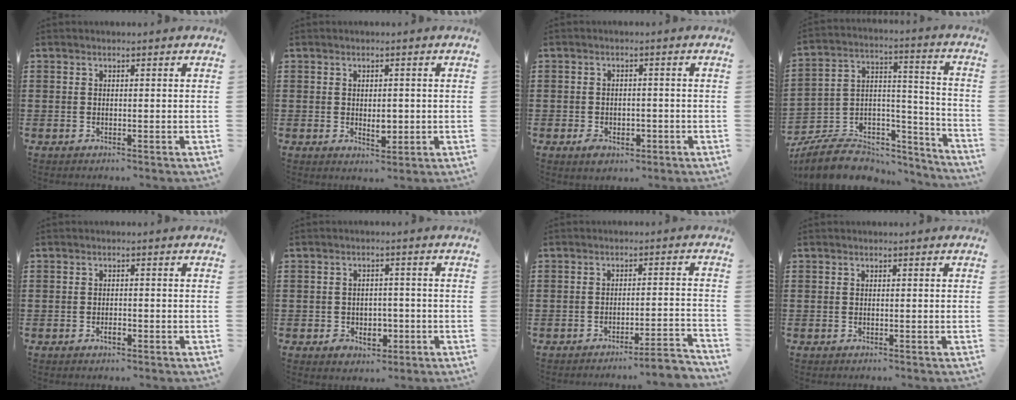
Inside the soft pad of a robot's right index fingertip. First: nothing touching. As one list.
[{"total": 3.1, "force": [-0.2, 1.7, 2.6], "torque": [-0.033, -0.003, -0.006]}, {"total": 2.1, "force": [-1.2, 1.4, 1.1], "torque": [-0.024, -0.001, -0.026]}, {"total": 8.8, "force": [-7.2, 4.0, 3.0], "torque": [-0.057, 0.018, -0.135]}, {"total": 1.5, "force": [-0.7, 0.6, 1.2], "torque": [-0.023, -0.001, -0.013]}, {"total": 3.2, "force": [-1.3, 2.6, 1.4], "torque": [-0.024, 0.002, -0.030]}, {"total": 4.0, "force": [-3.6, -0.2, 1.7], "torque": [-0.029, -0.010, -0.071]}, {"total": 0.0}]